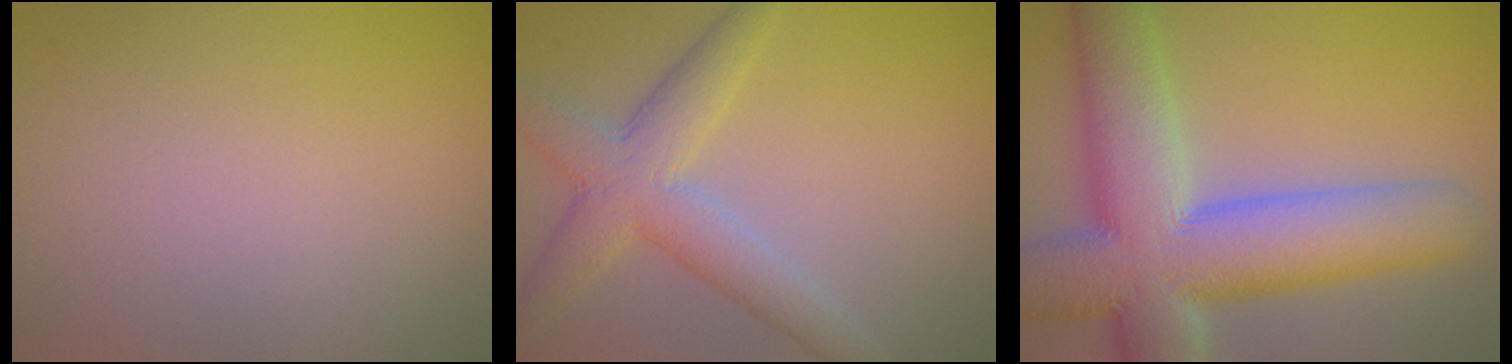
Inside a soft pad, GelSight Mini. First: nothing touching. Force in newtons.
{"total": 5.1, "press": 5.1, "slide": 0.3}
{"total": 13.5, "press": 13.4, "slide": 1.0}